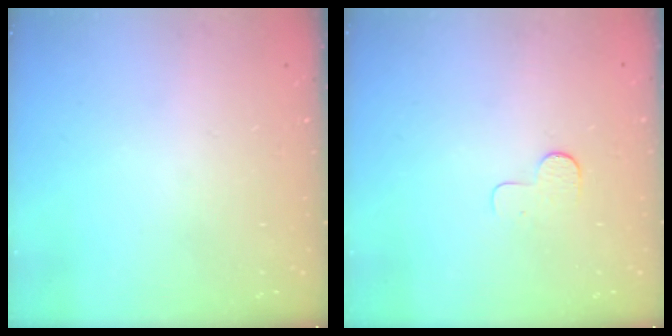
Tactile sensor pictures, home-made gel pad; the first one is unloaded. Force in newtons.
{"total": 3.7, "press": 3.7, "slide": 0.3}